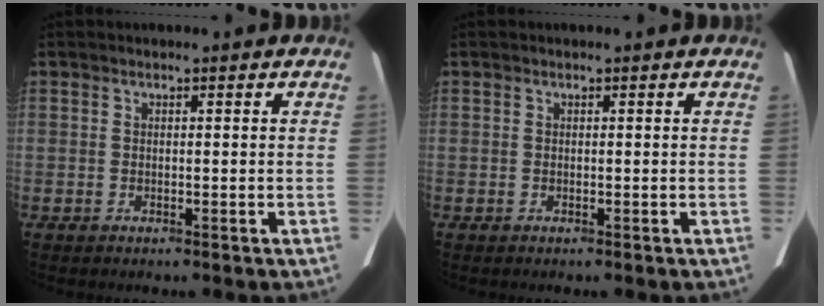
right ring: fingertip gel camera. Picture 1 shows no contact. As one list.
[{"total": 0.0}]